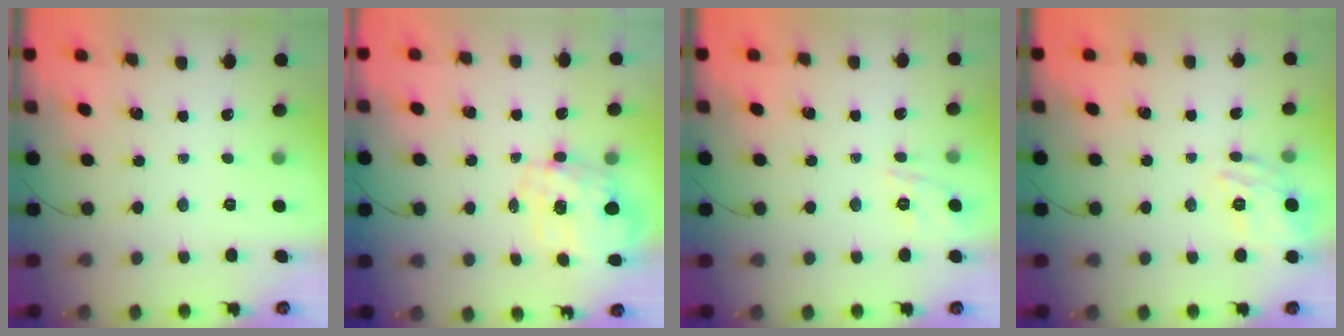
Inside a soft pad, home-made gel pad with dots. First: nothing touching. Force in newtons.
{"total": 2.3, "press": 2.1, "slide": 1.1}
{"total": 1.9, "press": 0.9, "slide": 1.6}
{"total": 8.9, "press": 8.9, "slide": 0.6}